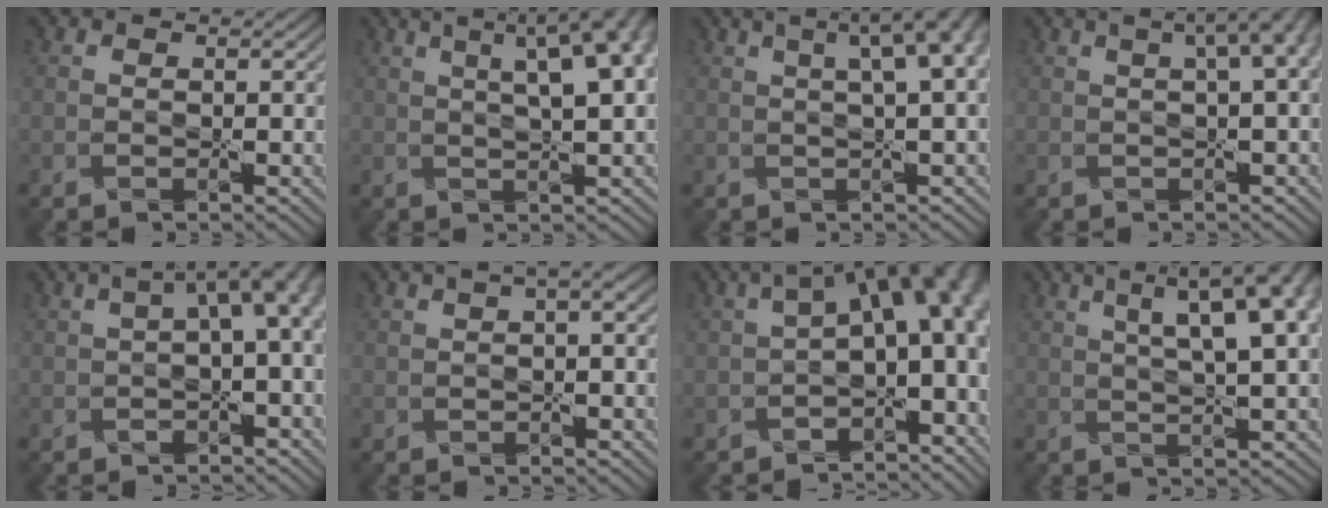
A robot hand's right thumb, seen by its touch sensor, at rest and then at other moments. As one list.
[{"total": 12.8, "force": [4.5, 4.6, 11.1], "torque": [-0.130, 0.054, 0.049]}, {"total": 9.0, "force": [2.8, 2.8, 8.1], "torque": [-0.074, 0.043, 0.017]}, {"total": 6.7, "force": [2.0, 2.2, 6.1], "torque": [-0.057, 0.031, 0.019]}, {"total": 7.2, "force": [0.6, 2.6, 6.7], "torque": [-0.094, 0.013, 0.009]}, {"total": 3.0, "force": [0.9, 0.7, 2.8], "torque": [-0.046, 0.011, 0.011]}, {"total": 13.7, "force": [0.0, 7.1, 11.7], "torque": [-0.152, -0.006, 0.018]}, {"total": 12.7, "force": [4.8, 4.2, 11.0], "torque": [-0.145, 0.045, 0.054]}]